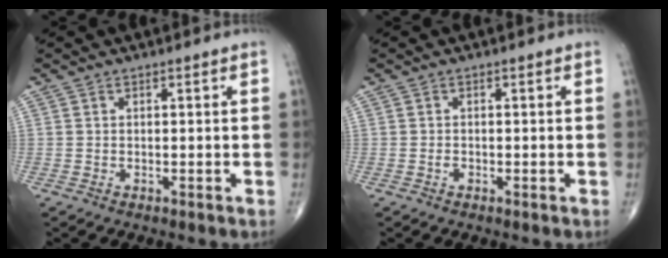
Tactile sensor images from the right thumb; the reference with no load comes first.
{"total": 0.7, "force": [-0.3, 0.4, 0.5], "torque": [-0.008, 0.000, -0.007]}